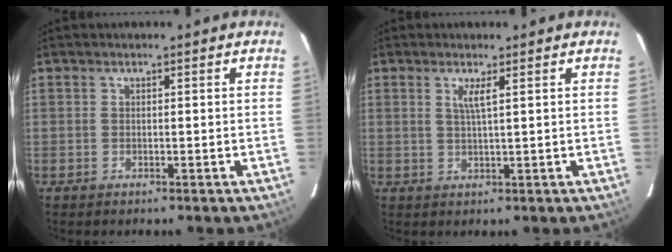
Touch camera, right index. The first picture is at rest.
{"total": 2.4, "force": [1.0, -0.2, 2.1], "torque": [-0.038, -0.002, 0.020]}